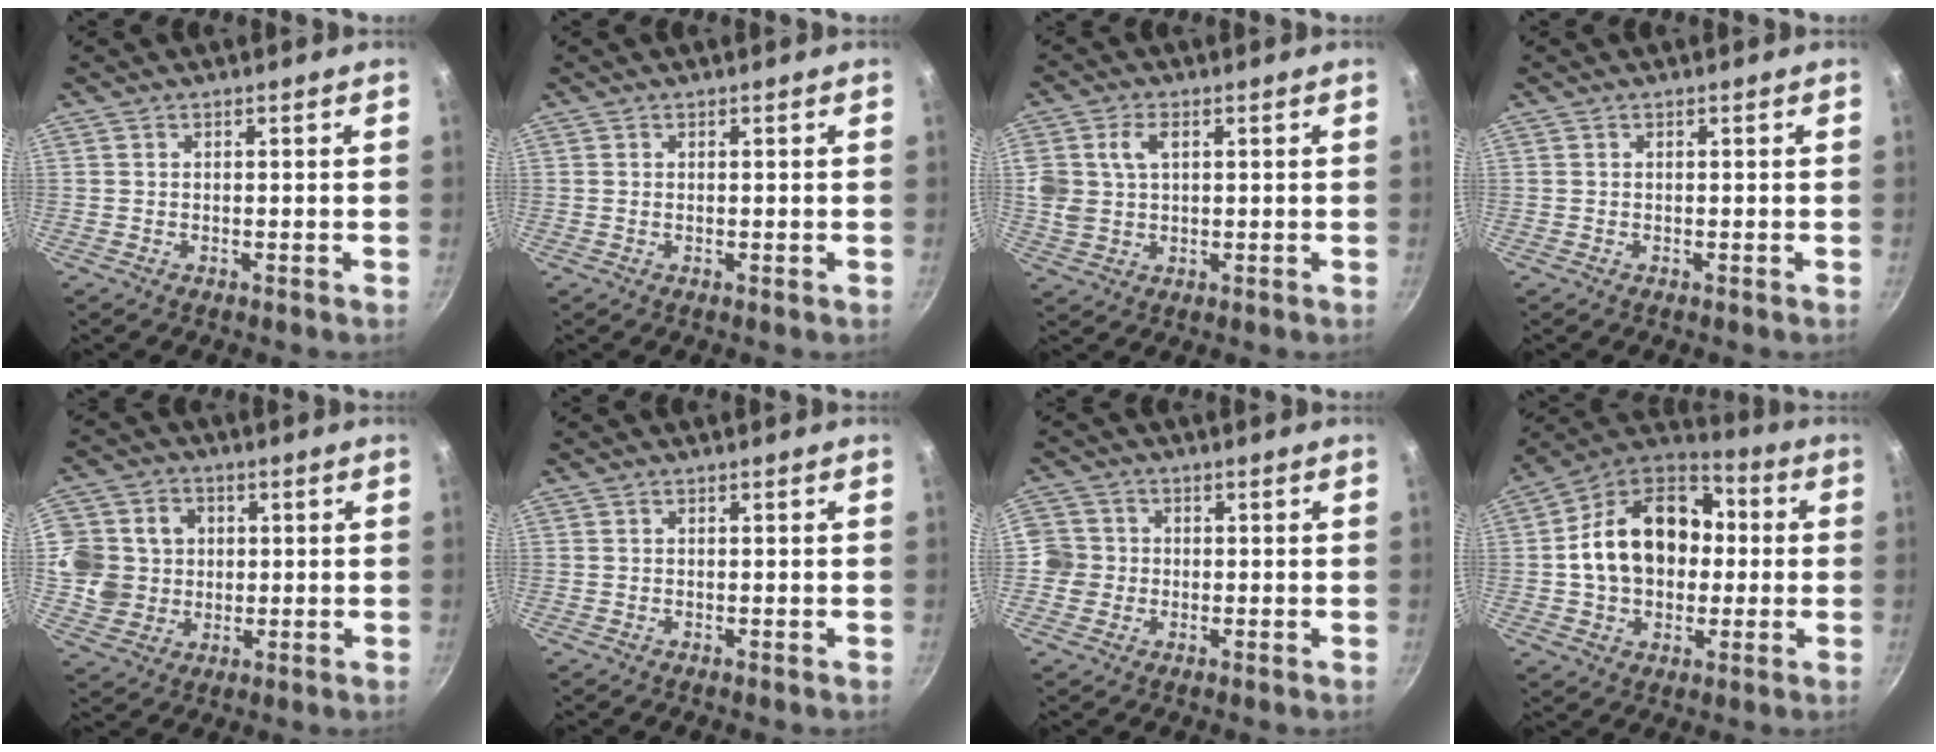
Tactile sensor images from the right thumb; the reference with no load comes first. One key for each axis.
{"total": 0.0}
{"total": 7.6, "fx": 2.1, "fy": 5.2, "fz": 5.1, "tx": -0.090, "ty": 0.000, "tz": 0.039}
{"total": 0.0}
{"total": 12.5, "fx": 1.1, "fy": 11.6, "fz": 4.5, "tx": -0.065, "ty": 0.004, "tz": 0.015}
{"total": 0.0}
{"total": 5.1, "fx": -0.8, "fy": 4.9, "fz": 1.2, "tx": 0.006, "ty": 0.009, "tz": -0.026}
{"total": 20.3, "fx": 0.9, "fy": 15.0, "fz": 13.6, "tx": -0.207, "ty": 0.043, "tz": 0.003}